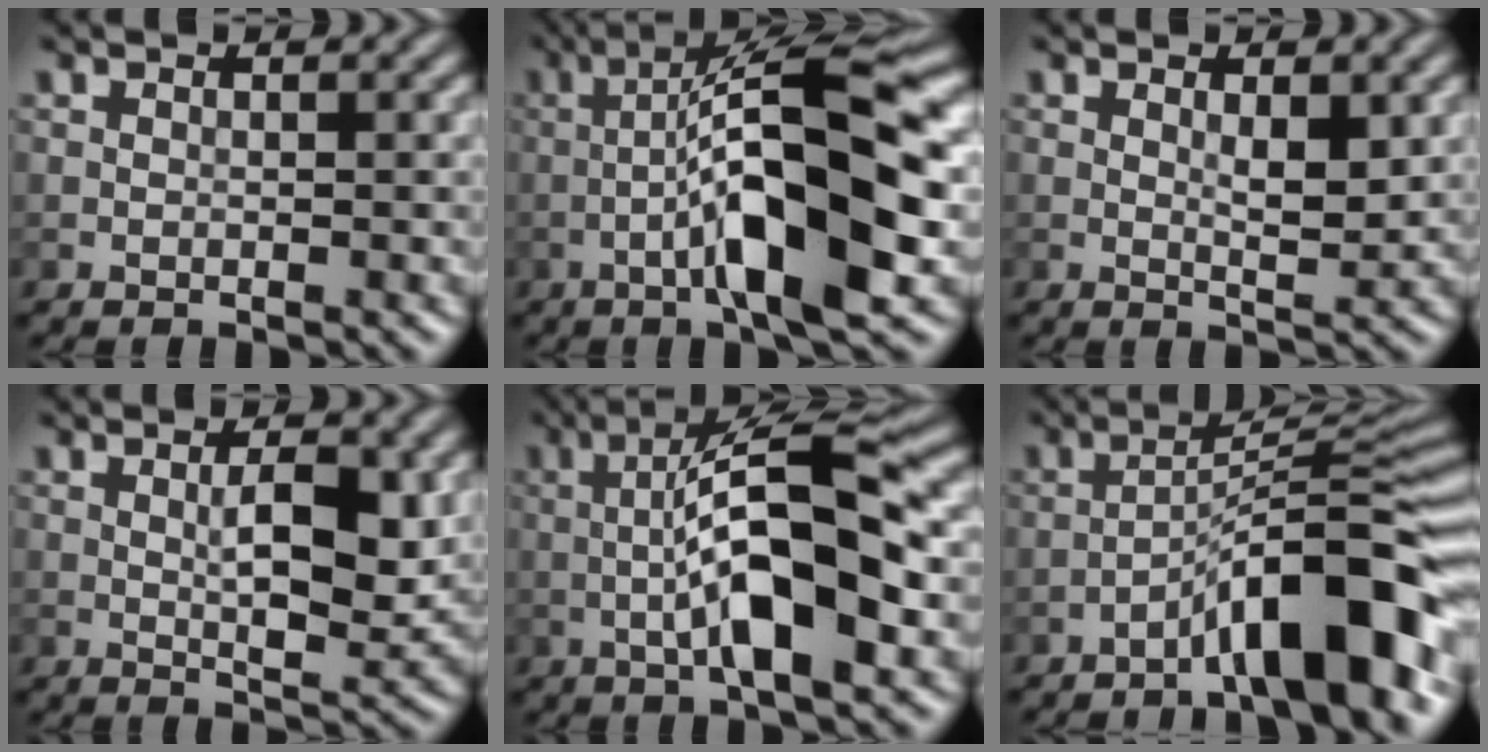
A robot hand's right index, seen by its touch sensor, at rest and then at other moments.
{"total": 11.8, "force": [-2.4, 2.4, 11.3], "torque": [-0.187, 0.027, -0.044]}
{"total": 2.2, "force": [0.7, 0.6, 2.0], "torque": [-0.038, -0.007, 0.015]}
{"total": 4.9, "force": [0.6, 1.6, 4.6], "torque": [-0.081, -0.006, 0.013]}
{"total": 9.9, "force": [-1.1, 2.5, 9.5], "torque": [-0.160, 0.018, -0.027]}
{"total": 9.4, "force": [-5.1, 1.7, 7.7], "torque": [-0.114, 0.029, -0.085]}